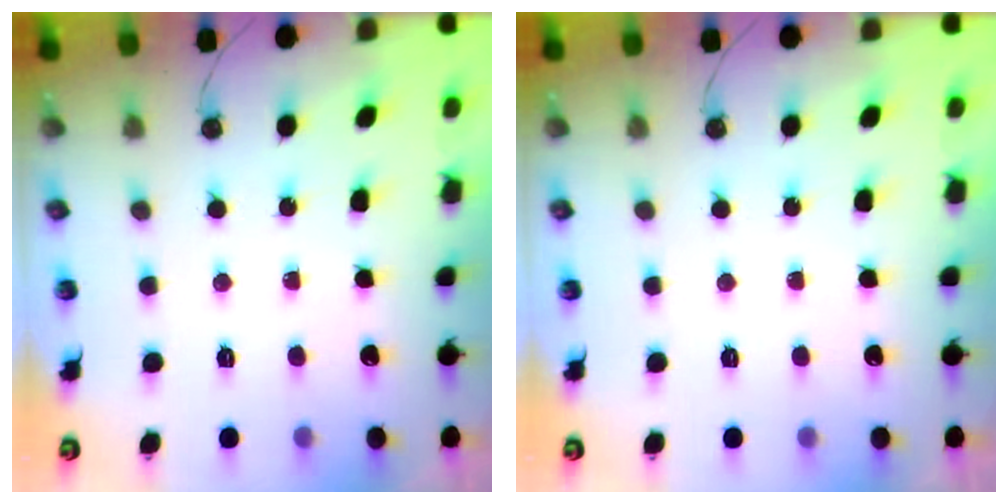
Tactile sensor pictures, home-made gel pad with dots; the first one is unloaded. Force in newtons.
{"total": 0.0}